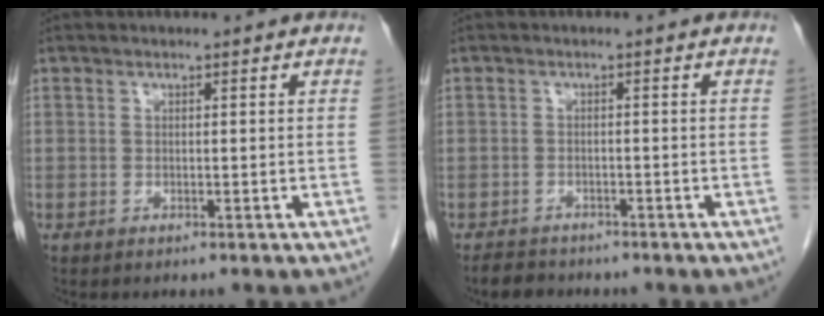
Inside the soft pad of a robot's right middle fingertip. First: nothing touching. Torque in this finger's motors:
{"motor_torque": [0.32, -0.17, -0.15, -0.07]}